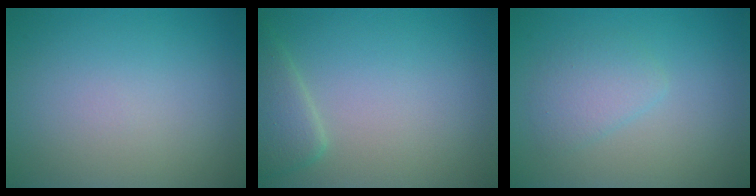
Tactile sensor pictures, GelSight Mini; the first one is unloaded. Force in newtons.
{"total": 2.5, "press": 2.5, "slide": 0.3}
{"total": 2.1, "press": 2.1, "slide": 0.1}